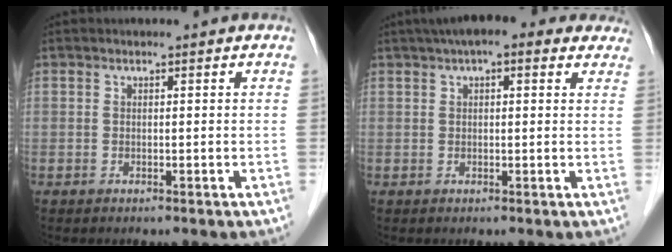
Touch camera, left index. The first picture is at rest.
{"total": 9.4, "force": [6.7, 3.0, 5.8], "torque": [-0.076, 0.043, 0.086]}